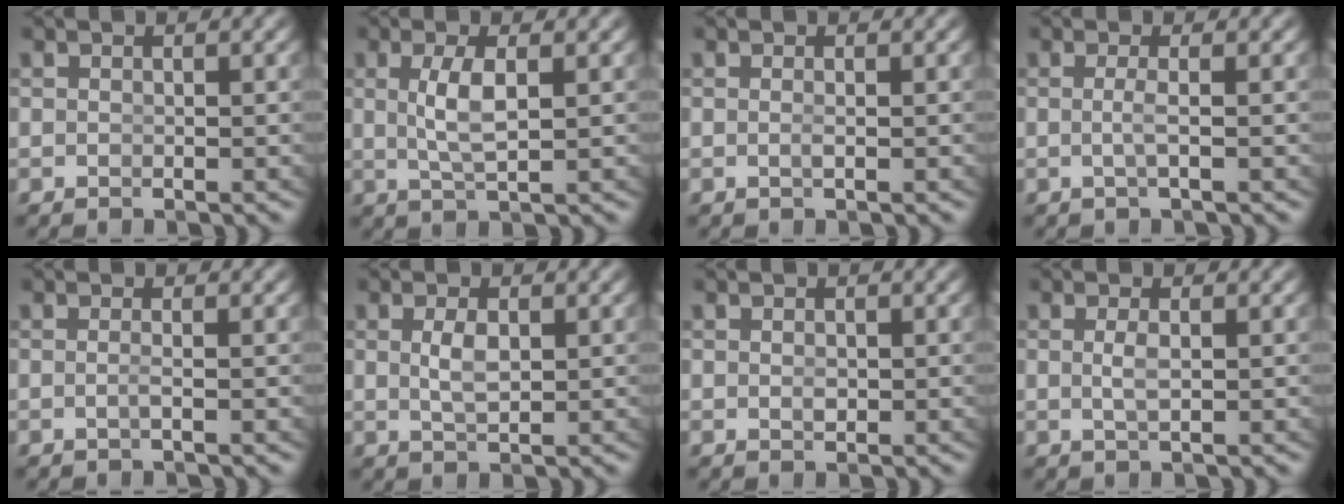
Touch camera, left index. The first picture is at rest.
{"total": 2.6, "force": [0.2, -0.1, 2.6], "torque": [-0.056, -0.013, 0.016]}
{"total": 0.6, "force": [-0.2, -0.3, 0.5], "torque": [-0.011, -0.008, 0.000]}
{"total": 1.4, "force": [-0.5, -0.7, 1.2], "torque": [-0.029, -0.012, -0.001]}
{"total": 1.0, "force": [-0.5, -0.6, 0.6], "torque": [-0.017, -0.009, -0.005]}
{"total": 1.9, "force": [0.3, 0.3, 1.9], "torque": [-0.038, -0.014, 0.017]}
{"total": 0.5, "force": [-0.1, 0.2, 0.5], "torque": [-0.014, -0.012, 0.004]}
{"total": 1.3, "force": [0.0, -0.2, 1.3], "torque": [-0.027, -0.012, 0.009]}